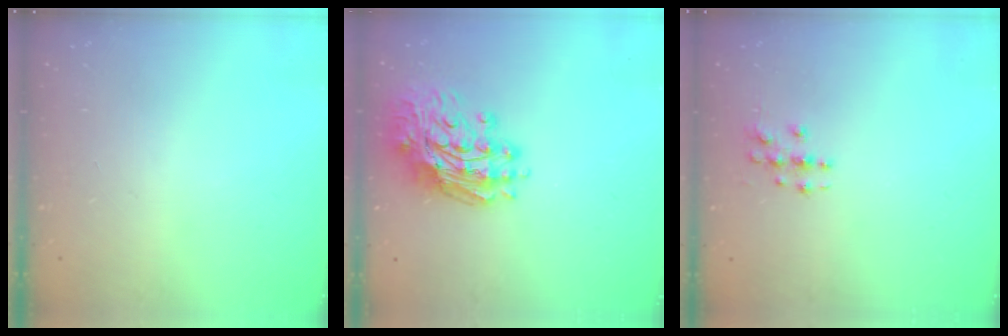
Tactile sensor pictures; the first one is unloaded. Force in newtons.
{"total": 15.0, "press": 14.9, "slide": 1.6}
{"total": 3.5, "press": 3.4, "slide": 0.2}